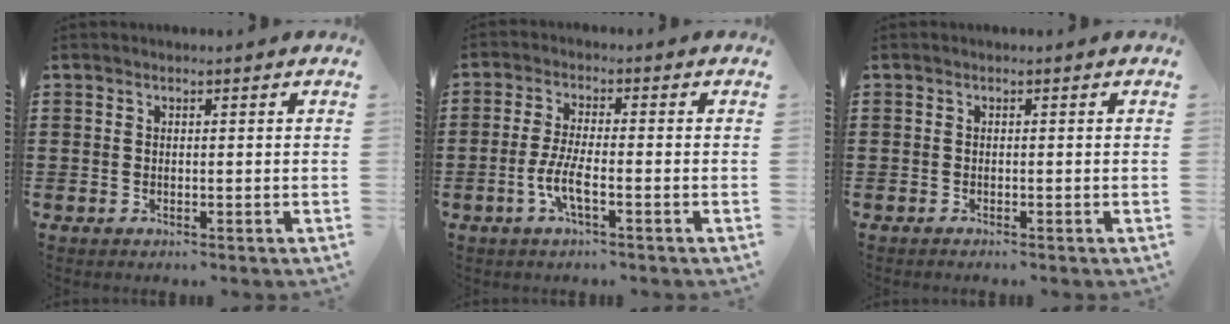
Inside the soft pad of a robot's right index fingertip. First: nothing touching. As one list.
[{"total": 5.0, "force": [-2.1, 0.8, 4.5], "torque": [-0.105, -0.013, -0.045]}, {"total": 0.5, "force": [-0.5, 0.0, 0.1], "torque": [-0.004, -0.002, -0.010]}]